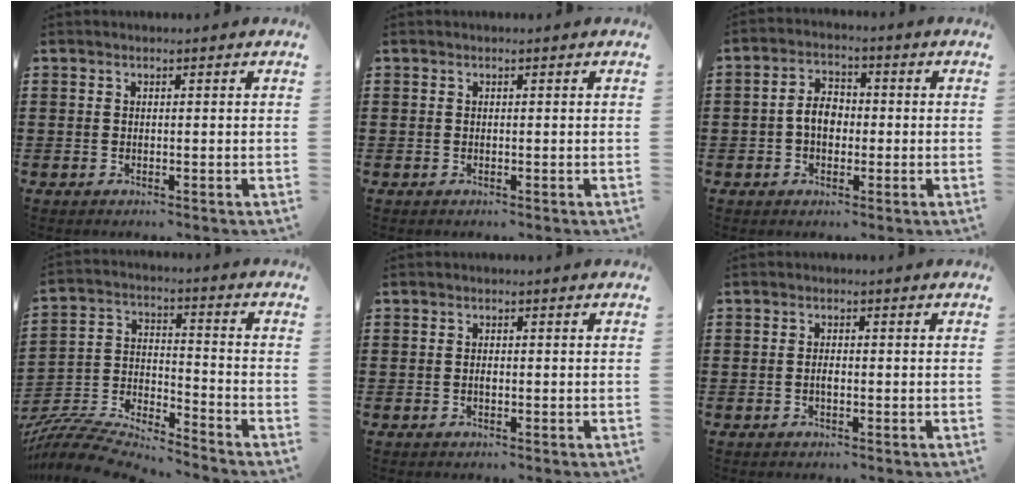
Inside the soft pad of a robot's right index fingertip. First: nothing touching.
{"total": 0.0}
{"total": 4.4, "force": [-0.6, 2.9, 3.3], "torque": [-0.071, 0.006, -0.015]}
{"total": 7.2, "force": [-7.0, 1.1, 1.5], "torque": [-0.049, -0.005, -0.145]}
{"total": 0.7, "force": [-0.2, 0.4, 0.6], "torque": [-0.013, -0.001, -0.005]}
{"total": 1.2, "force": [-0.4, 0.5, 1.1], "torque": [-0.020, 0.001, -0.007]}